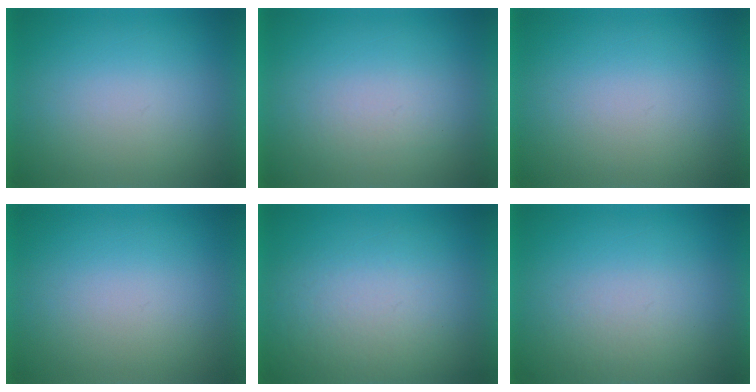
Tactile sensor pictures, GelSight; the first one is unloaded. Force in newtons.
{"total": 1.5}
{"total": 0.0}
{"total": 0.0}
{"total": 5.0}
{"total": 3.4}